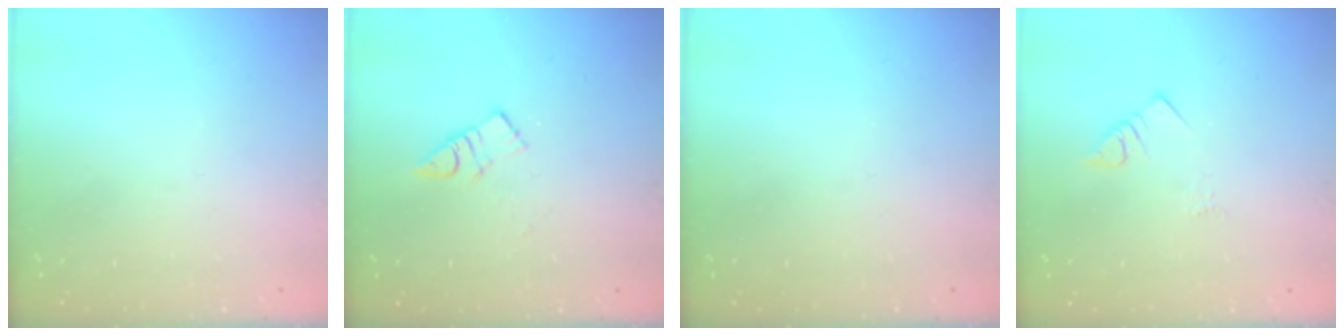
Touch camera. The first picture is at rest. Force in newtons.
{"total": 5.9, "press": 5.9, "slide": 0.1}
{"total": 0.0}
{"total": 3.1, "press": 3.1, "slide": 0.4}